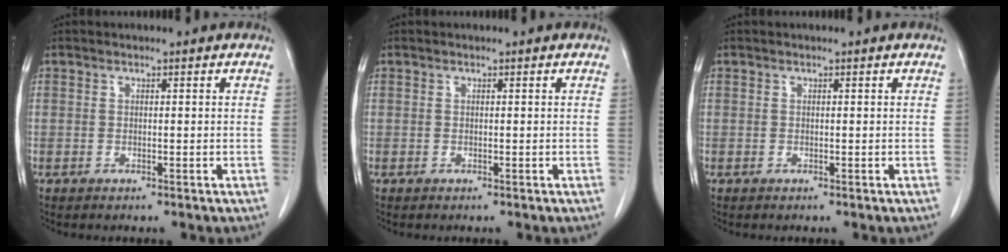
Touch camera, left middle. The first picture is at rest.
{"total": 0.0}
{"total": 0.0}